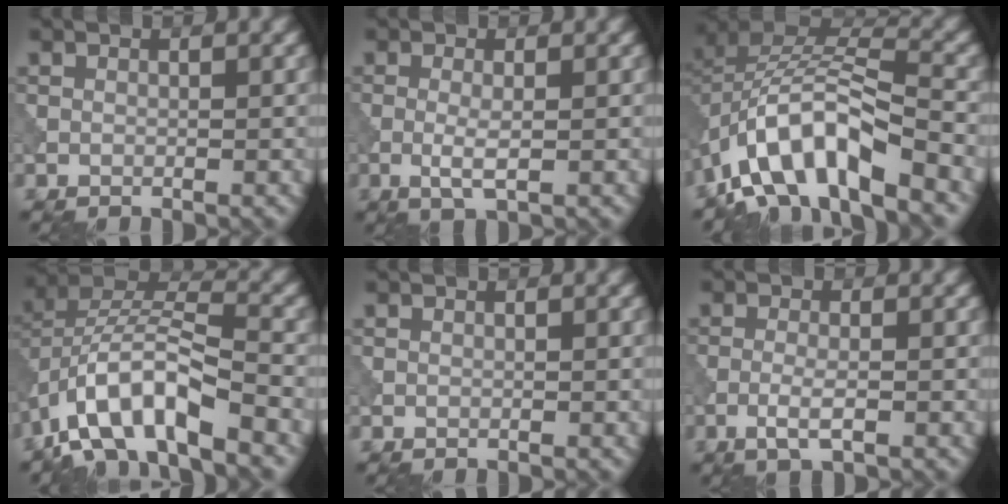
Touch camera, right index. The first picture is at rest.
{"total": 2.1, "force": [-0.4, 0.5, 2.0], "torque": [-0.041, -0.002, -0.011]}
{"total": 10.8, "force": [-6.0, 4.3, 8.0], "torque": [-0.139, 0.009, -0.121]}
{"total": 9.8, "force": [-5.5, 3.6, 7.2], "torque": [-0.129, 0.012, -0.108]}
{"total": 0.0}
{"total": 2.2, "force": [-0.9, 0.5, 2.0], "torque": [-0.041, 0.000, -0.022]}